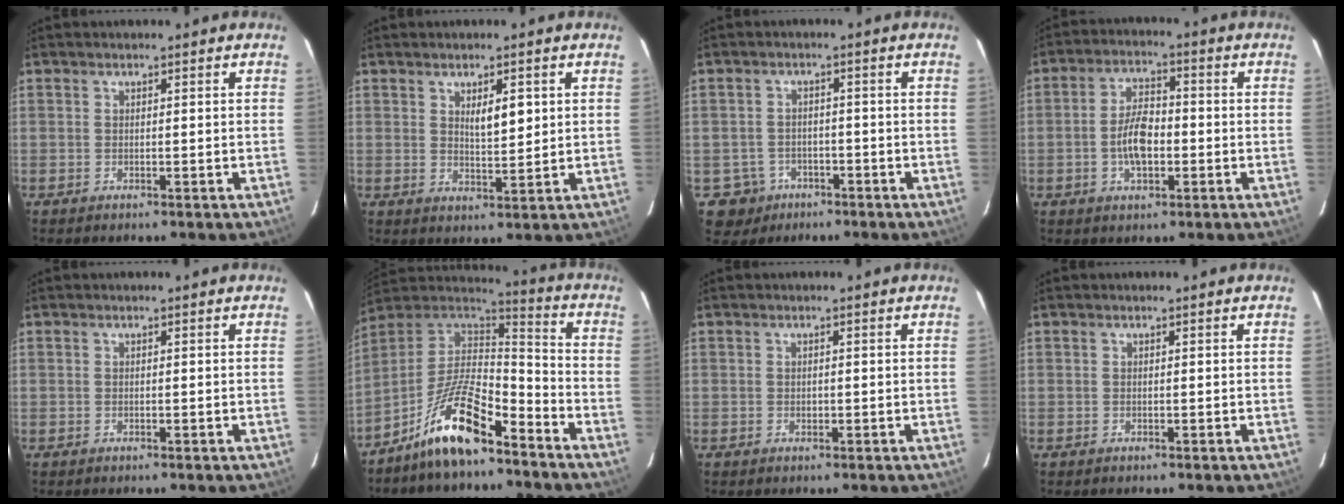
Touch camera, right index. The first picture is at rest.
{"total": 4.1, "force": [1.5, 1.2, 3.7], "torque": [-0.063, -0.003, 0.028]}
{"total": 5.4, "force": [-2.5, 4.8, -0.1], "torque": [0.000, 0.010, -0.035]}
{"total": 6.8, "force": [-1.4, 2.9, 5.9], "torque": [-0.122, 0.011, -0.026]}
{"total": 0.0}
{"total": 13.9, "force": [-9.6, 3.3, 9.5], "torque": [-0.178, 0.022, -0.175]}
{"total": 0.5, "force": [-0.1, 0.4, 0.3], "torque": [-0.008, 0.001, -0.003]}
{"total": 0.0}